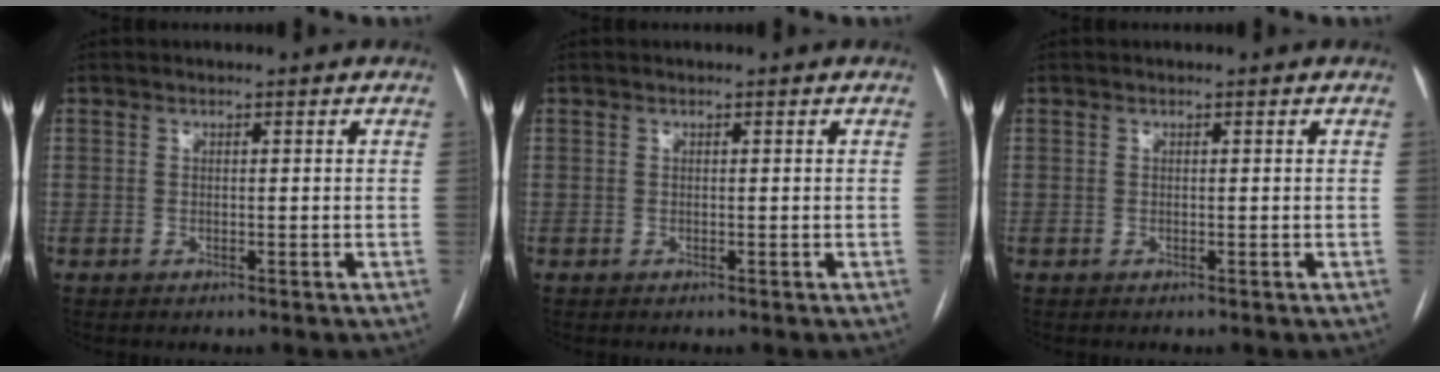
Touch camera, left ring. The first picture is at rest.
{"total": 0.0}
{"total": 0.0}